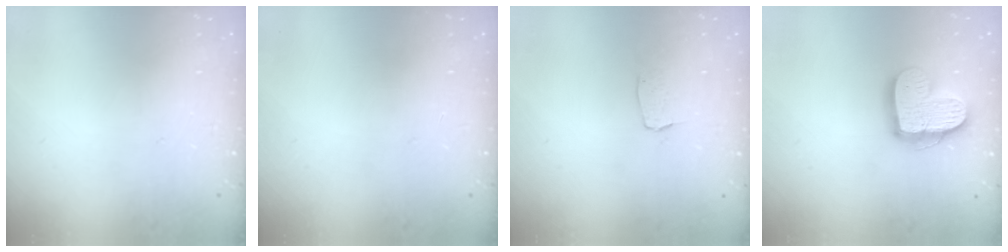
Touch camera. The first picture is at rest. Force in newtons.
{"total": 0.0}
{"total": 3.0, "press": 3.0, "slide": 0.2}
{"total": 15.7, "press": 15.7, "slide": 1.4}